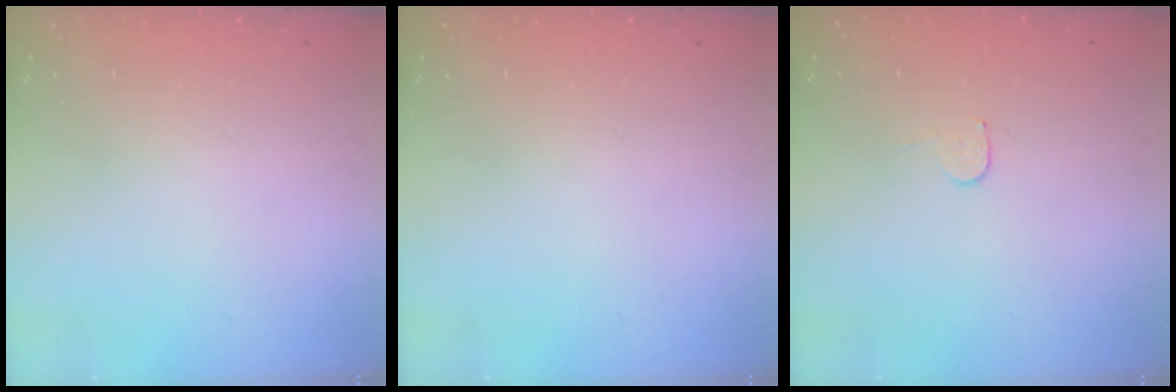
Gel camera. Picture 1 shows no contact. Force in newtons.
{"total": 0.0}
{"total": 3.7, "press": 3.7, "slide": 0.3}